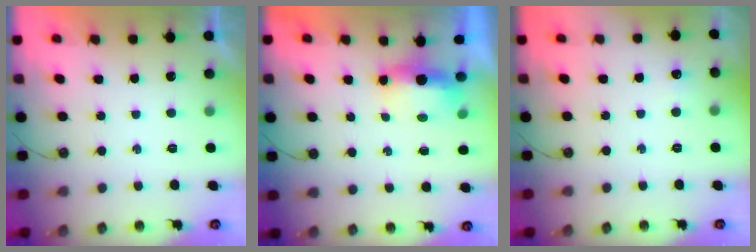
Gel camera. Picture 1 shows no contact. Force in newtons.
{"total": 5.6, "press": 5.6, "slide": 0.9}
{"total": 3.9, "press": 3.8, "slide": 0.5}